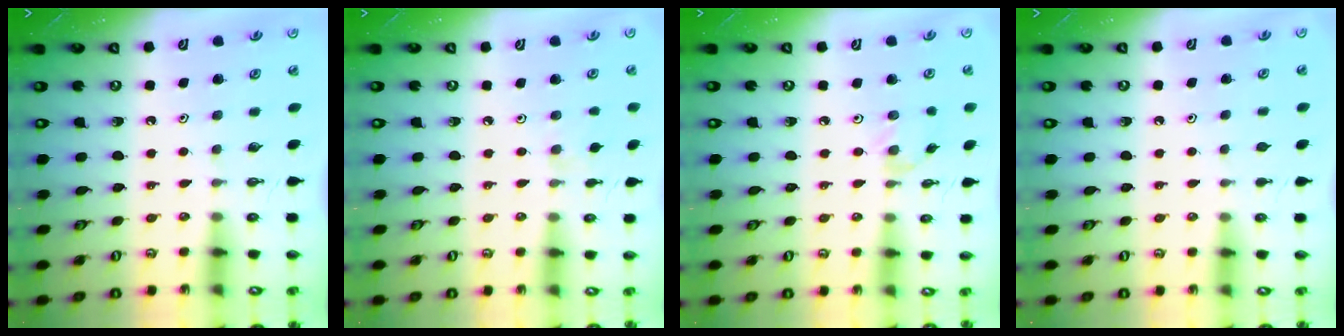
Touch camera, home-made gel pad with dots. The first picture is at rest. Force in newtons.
{"total": 1.9, "press": 1.9, "slide": 0.5}
{"total": 2.6, "press": 2.6, "slide": 0.4}
{"total": 0.8, "press": 0.7, "slide": 0.3}